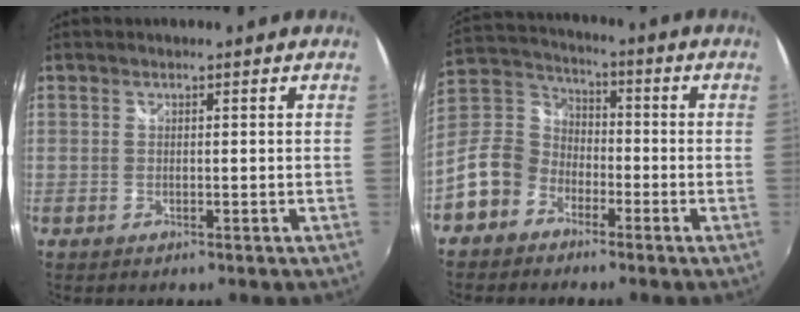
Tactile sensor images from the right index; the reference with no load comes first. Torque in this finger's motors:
{"motor_torque": [0.14, -0.06, -0.25, -0.21]}